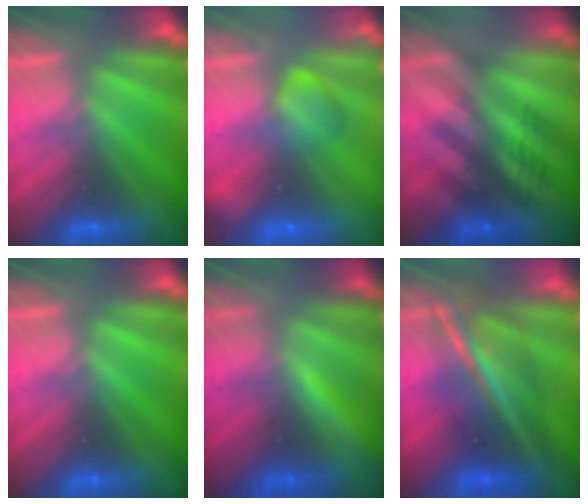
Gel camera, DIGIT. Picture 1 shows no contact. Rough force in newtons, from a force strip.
{"total": 2.4}
{"total": 2.4}
{"total": 0.0}
{"total": 1.9}
{"total": 7.8}